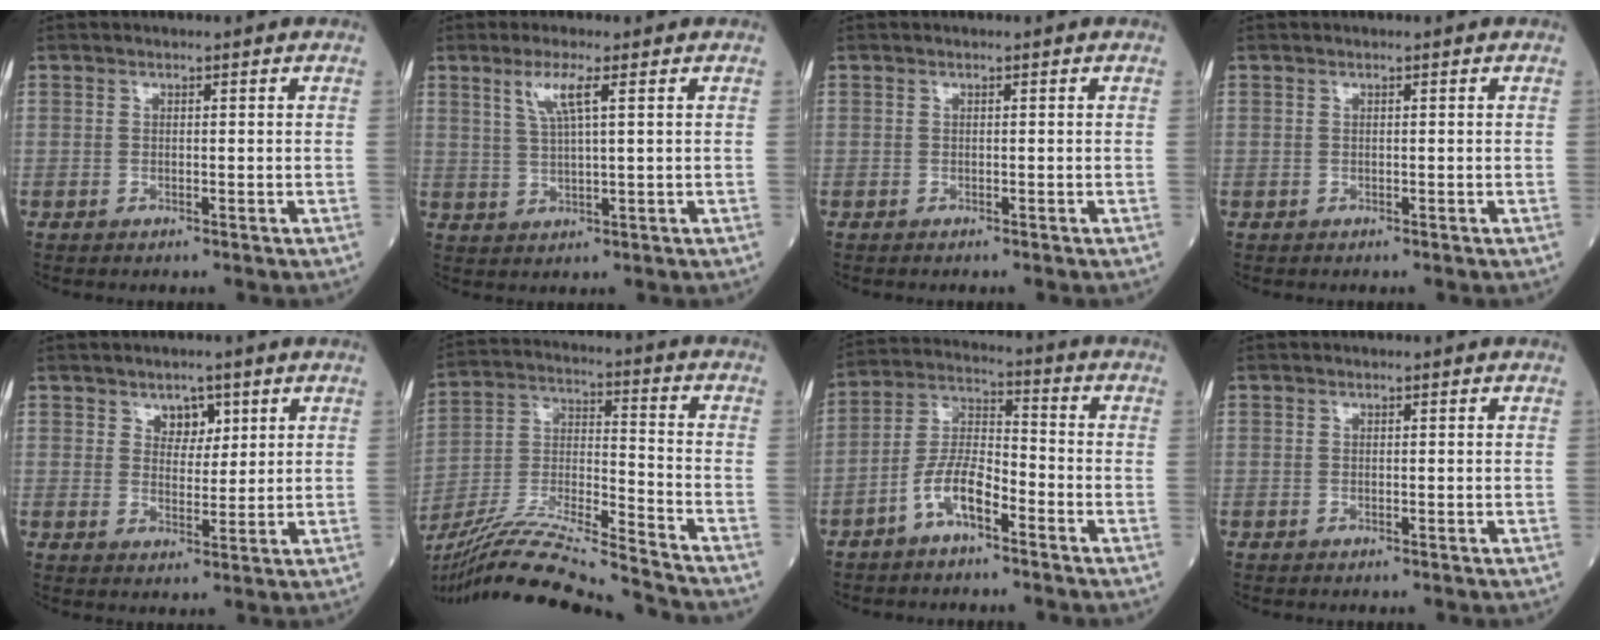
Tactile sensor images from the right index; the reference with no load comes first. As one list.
[{"total": 4.5, "force": [2.1, 0.0, 4.0], "torque": [-0.085, 0.002, 0.043]}, {"total": 0.0}, {"total": 0.0}, {"total": 3.6, "force": [2.0, 2.3, 1.9], "torque": [-0.022, 0.001, 0.034]}, {"total": 21.3, "force": [-19.3, -0.6, 9.1], "torque": [-0.202, -0.030, -0.338]}, {"total": 7.7, "force": [-4.3, 2.4, 5.9], "torque": [-0.129, 0.014, -0.085]}, {"total": 0.0}]